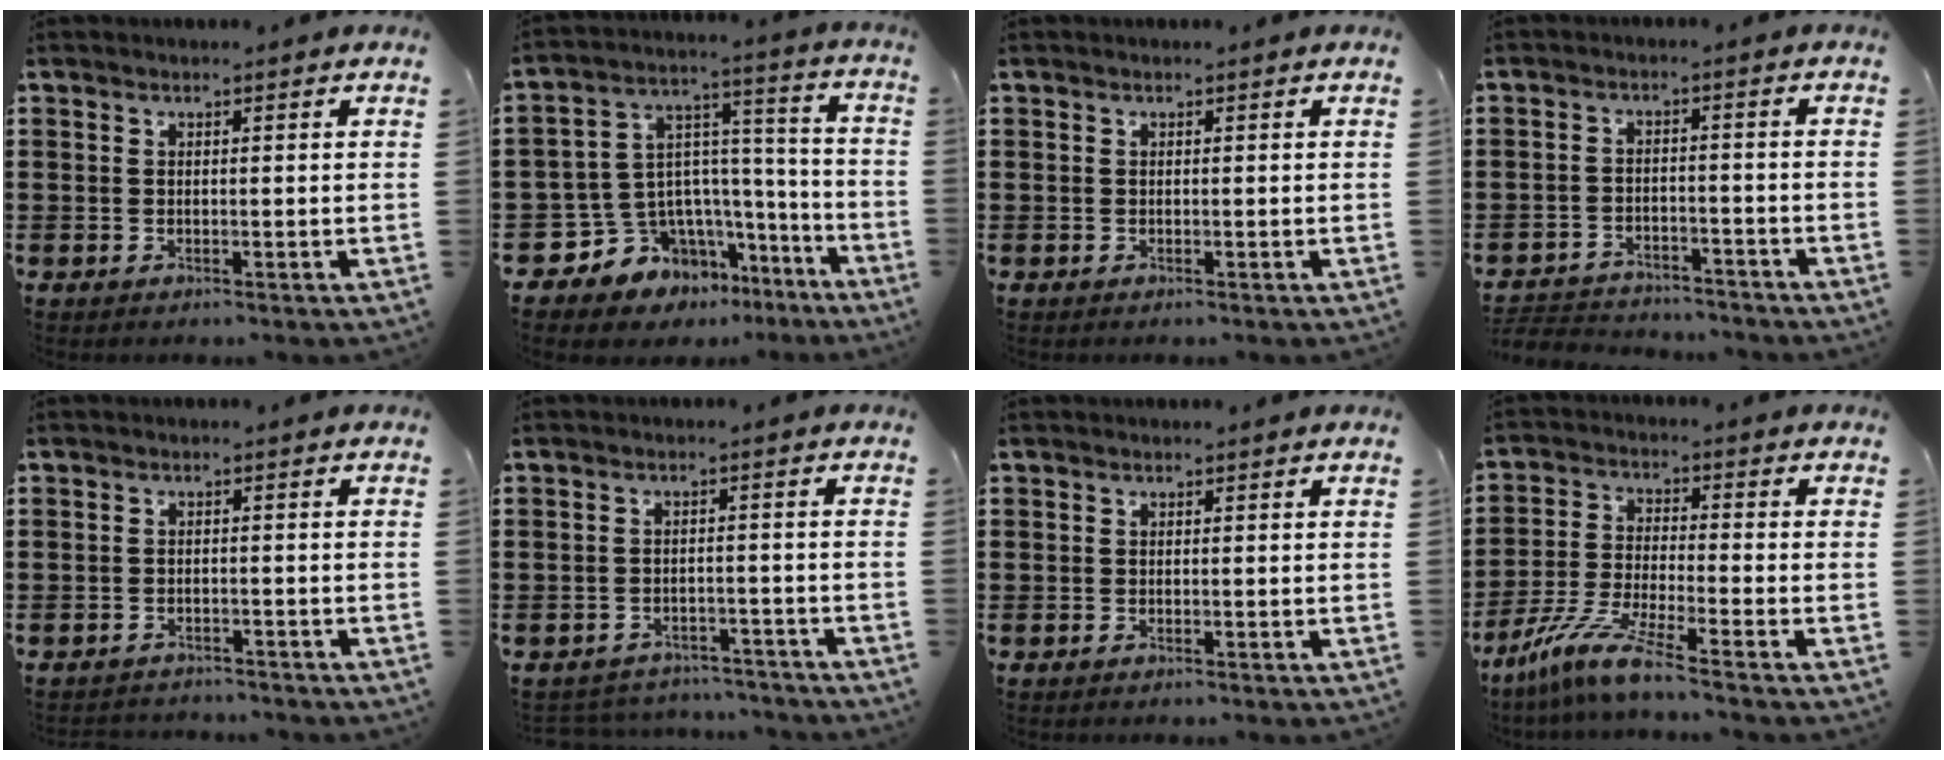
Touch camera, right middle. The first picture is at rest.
{"total": 8.3, "force": [-5.7, 6.0, 0.4], "torque": [-0.036, -0.009, -0.102]}
{"total": 0.0}
{"total": 3.2, "force": [-3.1, 0.6, 0.0], "torque": [-0.007, 0.002, -0.068]}
{"total": 1.7, "force": [-1.6, 0.3, -0.2], "torque": [-0.001, 0.002, -0.038]}
{"total": 2.9, "force": [-2.8, 0.5, -0.1], "torque": [-0.006, 0.000, -0.061]}
{"total": 0.0}
{"total": 7.4, "force": [-6.1, -0.1, 4.3], "torque": [-0.103, -0.017, -0.124]}